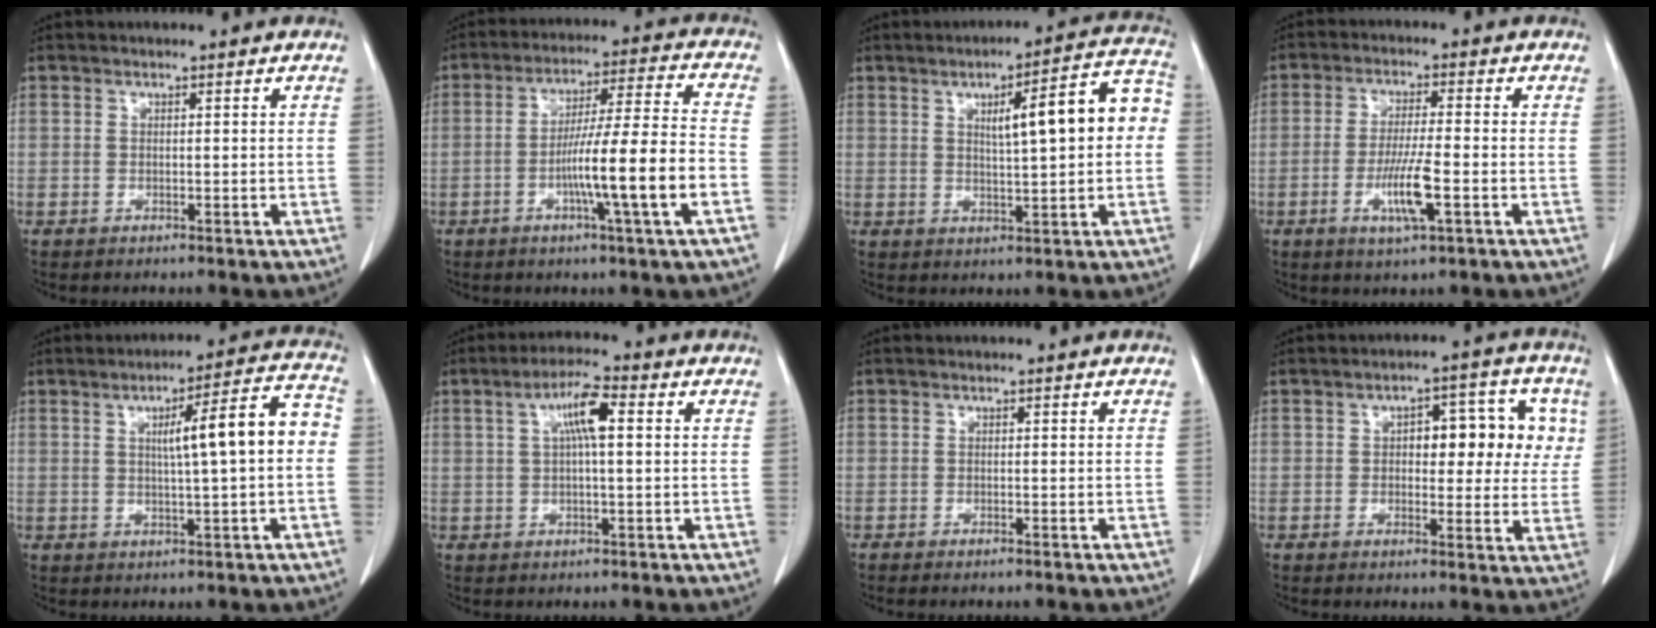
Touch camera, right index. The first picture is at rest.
{"total": 13.4, "force": [-4.2, -0.9, 12.7], "torque": [-0.216, 0.003, -0.072]}
{"total": 11.0, "force": [1.5, 1.8, 10.7], "torque": [-0.145, 0.031, 0.020]}
{"total": 7.2, "force": [-2.4, 0.3, 6.7], "torque": [-0.129, -0.011, -0.043]}
{"total": 10.3, "force": [0.7, 0.8, 10.2], "torque": [-0.143, 0.026, 0.008]}
{"total": 6.2, "force": [1.5, 0.9, 6.0], "torque": [-0.113, 0.015, 0.025]}
{"total": 0.7, "force": [-0.5, -0.1, 0.4], "torque": [-0.013, -0.003, -0.009]}
{"total": 9.8, "force": [2.2, 4.7, 8.3], "torque": [-0.097, 0.031, 0.028]}